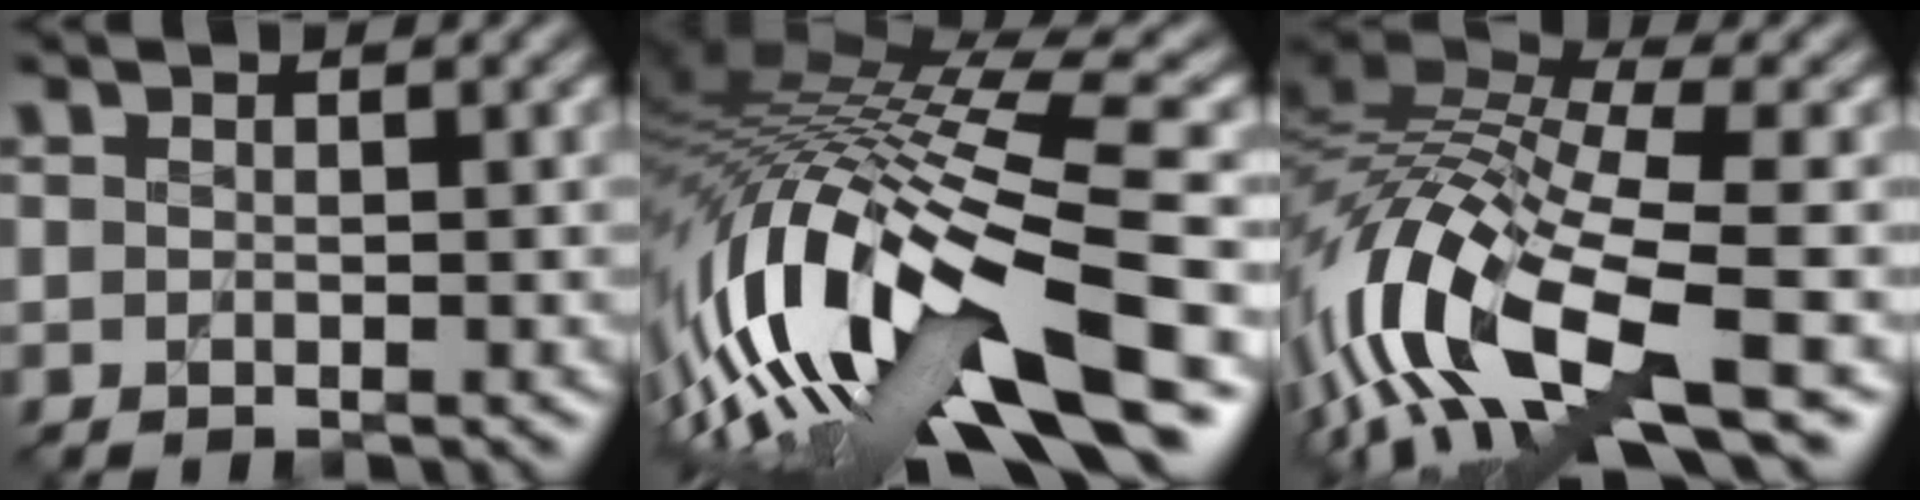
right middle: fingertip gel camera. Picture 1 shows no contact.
{"total": 15.3, "force": [-5.4, 5.1, 13.4], "torque": [-0.274, 0.009, -0.102]}
{"total": 13.6, "force": [-4.4, 5.2, 11.7], "torque": [-0.257, 0.010, -0.079]}